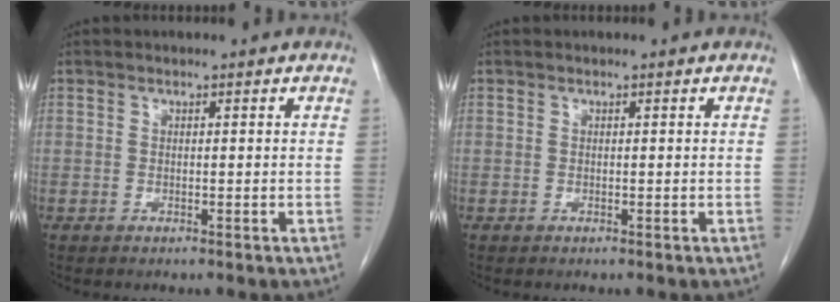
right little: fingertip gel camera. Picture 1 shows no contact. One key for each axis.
{"total": 0.0}